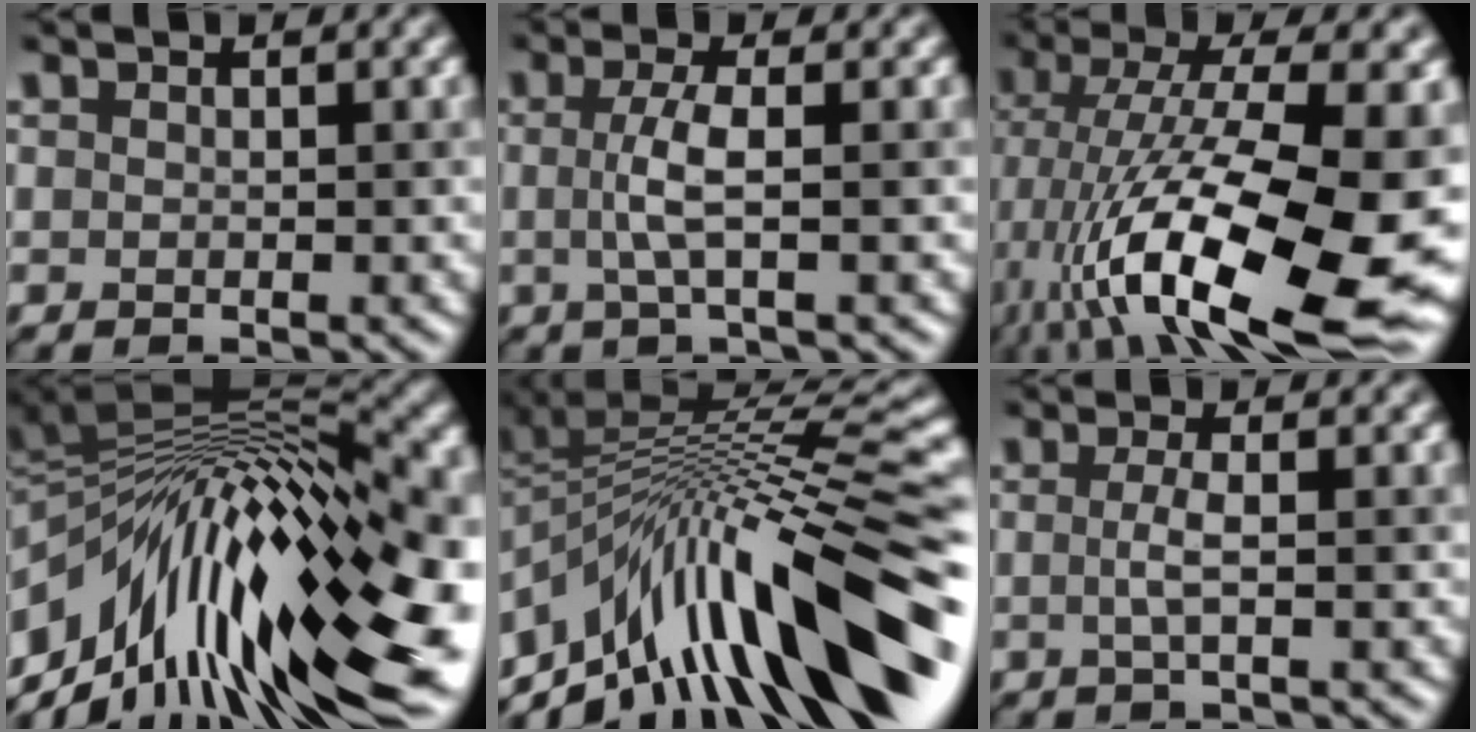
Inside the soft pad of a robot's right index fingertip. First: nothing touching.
{"total": 3.1, "force": [0.0, 0.6, 3.0], "torque": [-0.056, 0.008, 0.000]}
{"total": 17.0, "force": [-3.7, 6.5, 15.2], "torque": [-0.268, 0.007, -0.057]}
{"total": 17.0, "force": [-3.1, 7.8, 14.8], "torque": [-0.229, 0.029, -0.059]}
{"total": 14.6, "force": [-4.3, 5.2, 13.0], "torque": [-0.207, 0.039, -0.070]}
{"total": 2.0, "force": [0.0, 0.4, 1.9], "torque": [-0.035, 0.006, -0.001]}